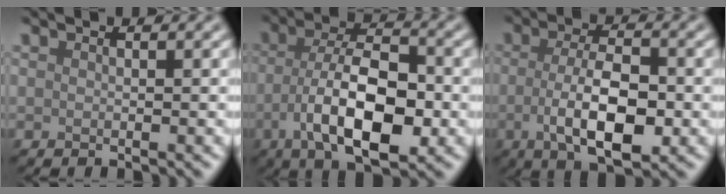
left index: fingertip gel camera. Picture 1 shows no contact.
{"total": 9.2, "force": [-2.7, 3.8, 7.9], "torque": [-0.137, 0.002, -0.049]}
{"total": 6.7, "force": [-1.4, 2.5, 6.1], "torque": [-0.110, -0.008, -0.024]}